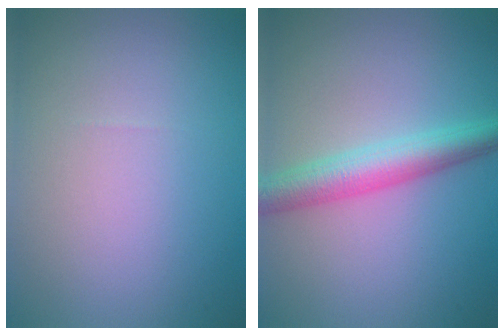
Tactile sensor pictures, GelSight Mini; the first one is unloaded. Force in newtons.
{"total": 4.3, "press": 4.3, "slide": 0.1}